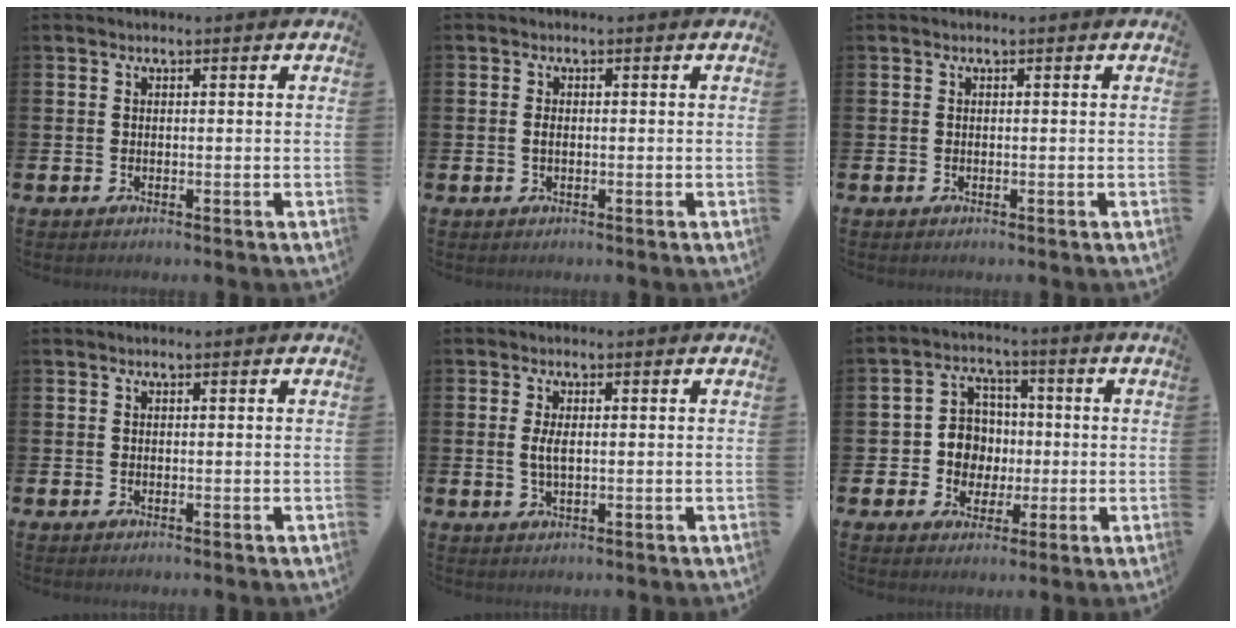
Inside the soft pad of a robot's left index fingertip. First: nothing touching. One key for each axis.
{"total": 0.8, "fx": 0.0, "fy": 0.6, "fz": 0.6, "tx": 0.004, "ty": -0.001, "tz": -0.004}
{"total": 0.0}
{"total": 0.0}
{"total": 3.2, "fx": 0.5, "fy": 1.2, "fz": 2.9, "tx": -0.056, "ty": 0.005, "tz": 0.006}
{"total": 6.5, "fx": 0.3, "fy": 6.1, "fz": 2.2, "tx": -0.056, "ty": 0.012, "tz": 0.001}